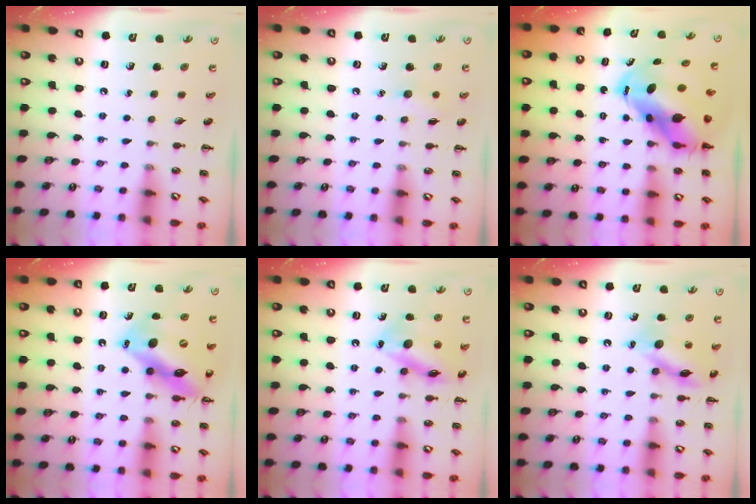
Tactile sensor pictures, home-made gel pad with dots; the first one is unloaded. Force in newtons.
{"total": 5.8, "press": 5.7, "slide": 1.1}
{"total": 10.9, "press": 10.5, "slide": 3.0}
{"total": 15.7, "press": 15.1, "slide": 4.2}
{"total": 15.4, "press": 15.3, "slide": 1.5}
{"total": 13.4, "press": 13.4, "slide": 0.9}